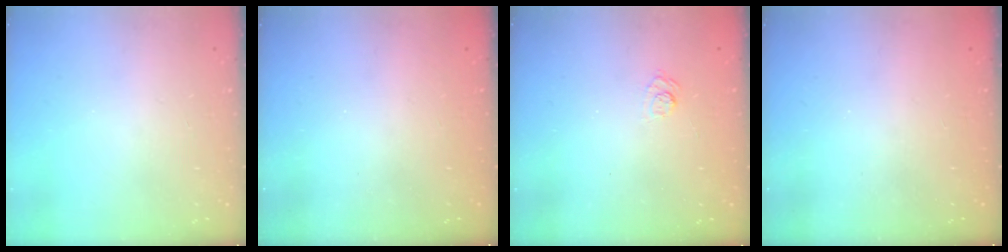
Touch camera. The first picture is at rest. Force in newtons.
{"total": 2.4, "press": 2.3, "slide": 0.8}
{"total": 2.8, "press": 2.3, "slide": 1.6}
{"total": 2.4, "press": 2.2, "slide": 0.8}